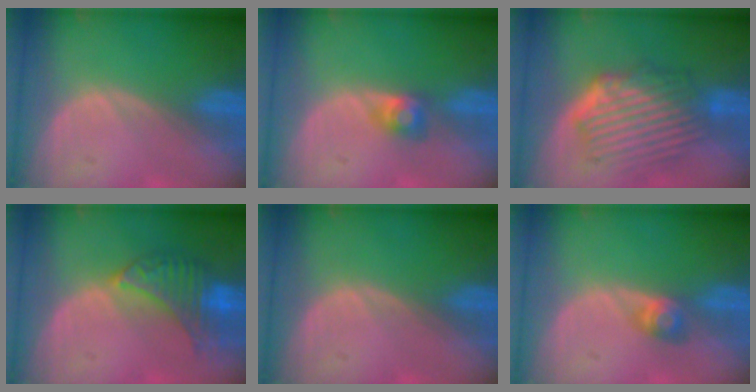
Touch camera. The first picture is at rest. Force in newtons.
{"total": 2.7, "press": 2.5, "slide": 1.0}
{"total": 9.6, "press": 8.5, "slide": 4.5}
{"total": 7.2, "press": 7.0, "slide": 1.6}
{"total": 0.0}
{"total": 2.8, "press": 2.5, "slide": 1.2}